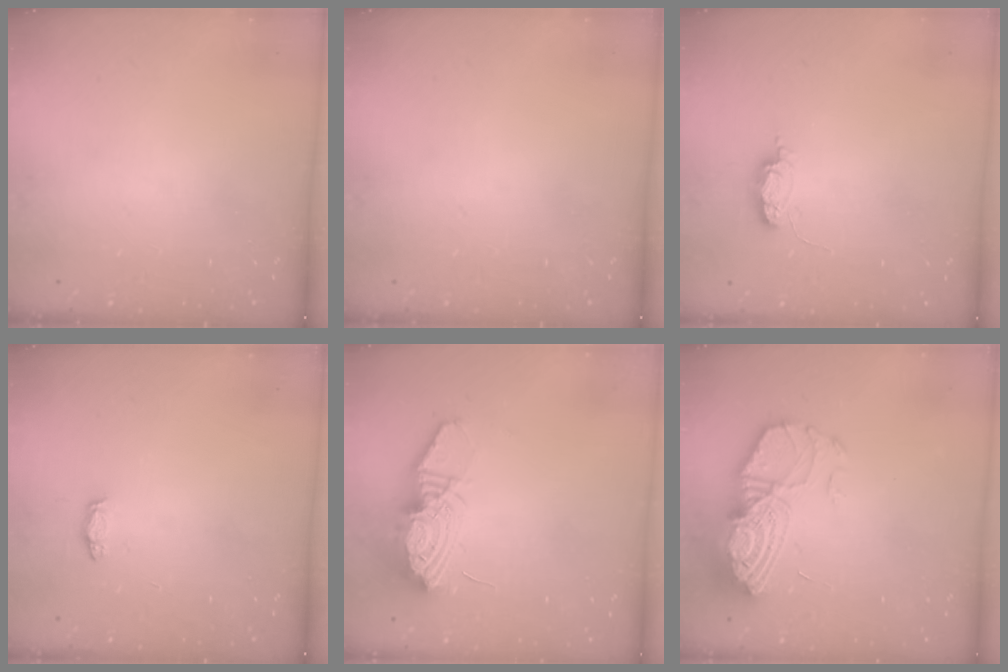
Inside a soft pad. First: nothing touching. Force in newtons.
{"total": 0.0}
{"total": 4.0, "press": 3.9, "slide": 0.5}
{"total": 3.0, "press": 2.9, "slide": 0.4}
{"total": 13.1, "press": 13.0, "slide": 1.1}
{"total": 16.1, "press": 16.0, "slide": 1.8}